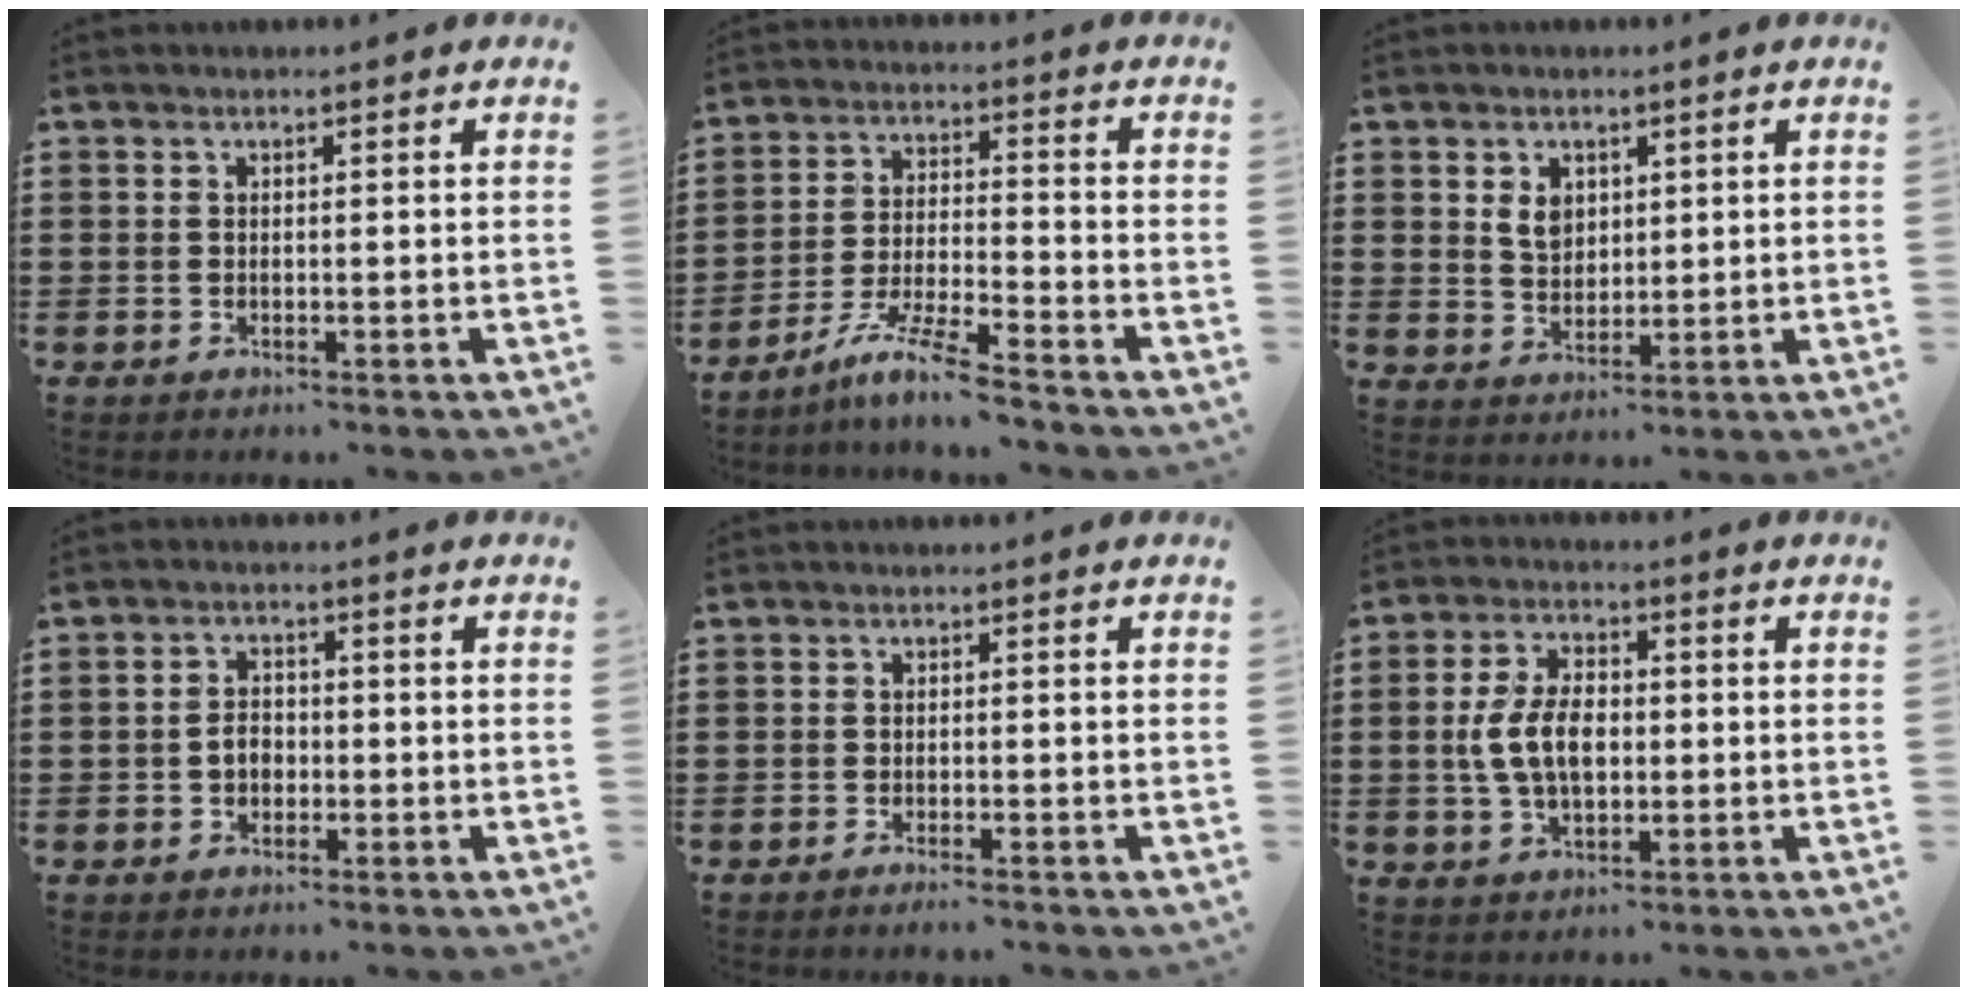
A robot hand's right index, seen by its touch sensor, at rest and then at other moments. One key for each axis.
{"total": 7.9, "fx": -6.6, "fy": -0.4, "fz": 4.2, "tx": -0.093, "ty": -0.011, "tz": -0.132}
{"total": 3.6, "fx": 1.4, "fy": 2.6, "fz": 2.0, "tx": -0.048, "ty": 0.010, "tz": 0.024}
{"total": 2.8, "fx": -0.7, "fy": 2.0, "fz": 1.8, "tx": -0.036, "ty": 0.005, "tz": -0.016}
{"total": 1.0, "fx": -0.9, "fy": -0.2, "fz": 0.4, "tx": -0.009, "ty": -0.004, "tz": -0.017}
{"total": 7.6, "fx": -0.3, "fy": 4.4, "fz": 6.1, "tx": -0.146, "ty": 0.005, "tz": -0.015}